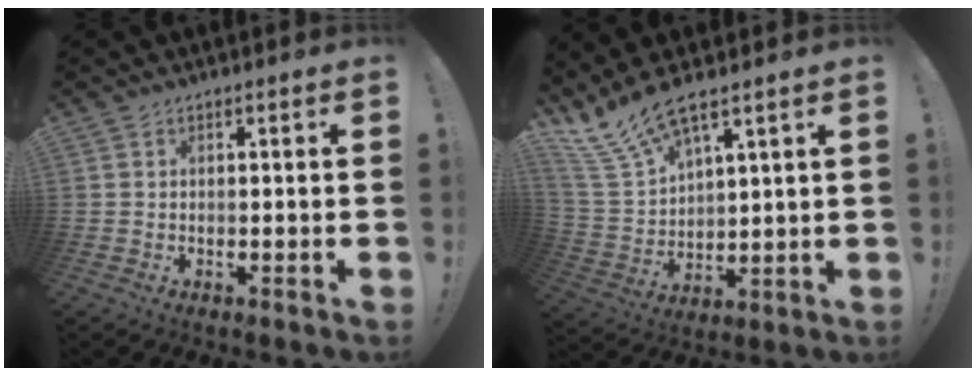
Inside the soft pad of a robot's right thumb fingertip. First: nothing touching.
{"total": 12.1, "force": [9.9, 3.5, 5.9], "torque": [-0.128, -0.062, 0.184]}